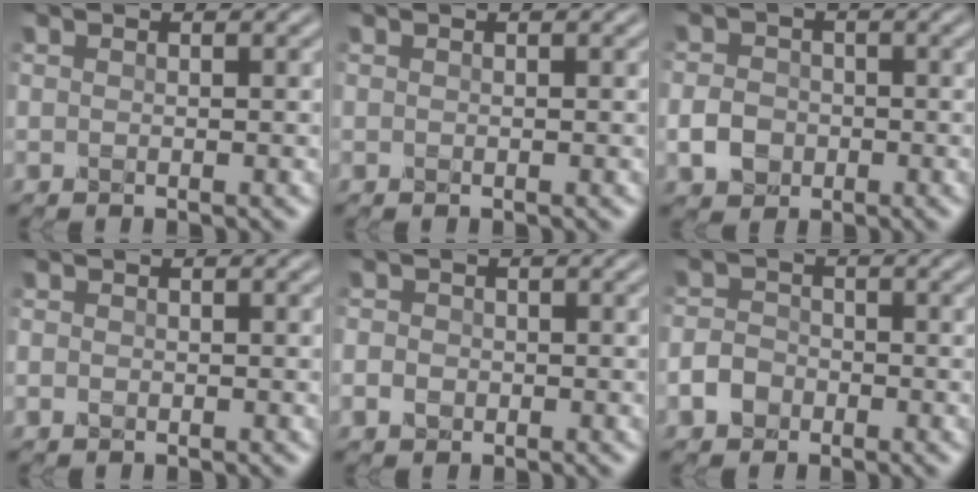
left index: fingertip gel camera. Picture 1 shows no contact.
{"total": 0.0}
{"total": 2.8, "force": [-0.9, 2.4, 1.3], "torque": [-0.024, 0.001, -0.023]}
{"total": 0.7, "force": [-0.2, 0.7, 0.2], "torque": [-0.001, -0.003, -0.009]}
{"total": 2.4, "force": [-0.5, 2.2, 0.8], "torque": [-0.005, 0.007, -0.026]}
{"total": 2.5, "force": [-1.3, 1.8, 0.9], "torque": [-0.015, 0.003, -0.032]}